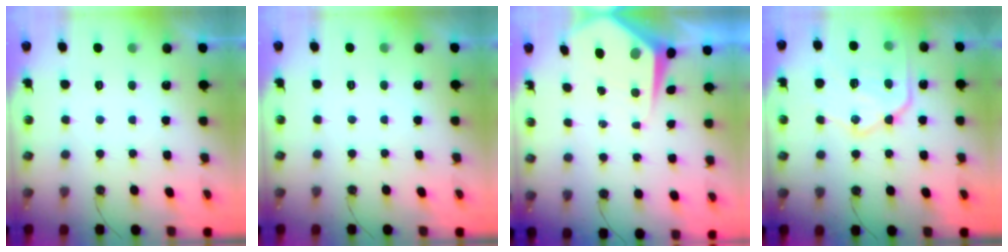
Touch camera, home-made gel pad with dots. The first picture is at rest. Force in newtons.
{"total": 0.0}
{"total": 7.0, "press": 6.9, "slide": 0.6}
{"total": 20.0, "press": 19.9, "slide": 1.7}